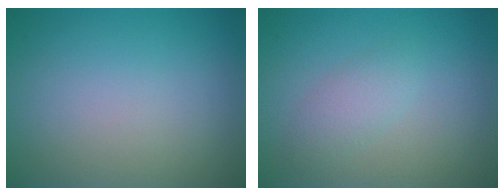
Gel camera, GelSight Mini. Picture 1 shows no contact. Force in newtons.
{"total": 1.9, "press": 1.9, "slide": 0.1}